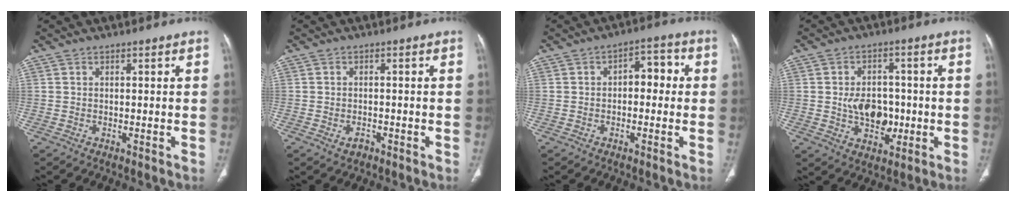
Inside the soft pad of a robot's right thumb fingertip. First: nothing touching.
{"total": 1.9, "force": [-1.0, 1.3, 1.0], "torque": [-0.016, 0.006, -0.011]}
{"total": 5.6, "force": [0.0, 3.4, 4.4], "torque": [-0.036, 0.023, -0.009]}
{"total": 9.1, "force": [-0.8, 6.6, 6.2], "torque": [-0.071, 0.008, -0.005]}